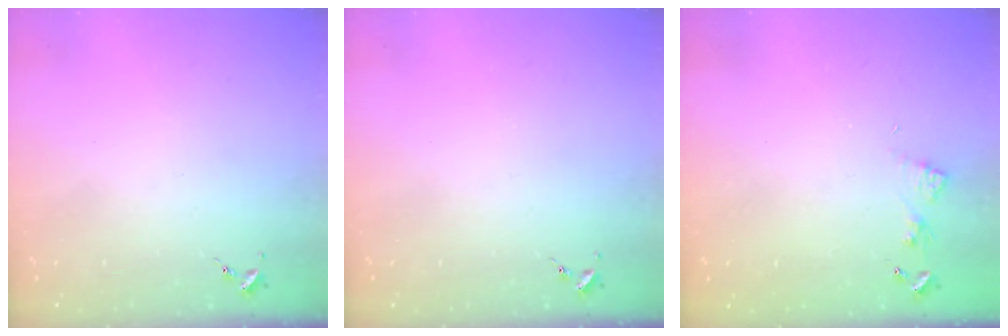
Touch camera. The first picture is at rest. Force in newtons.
{"total": 0.0}
{"total": 4.5, "press": 4.5, "slide": 0.5}